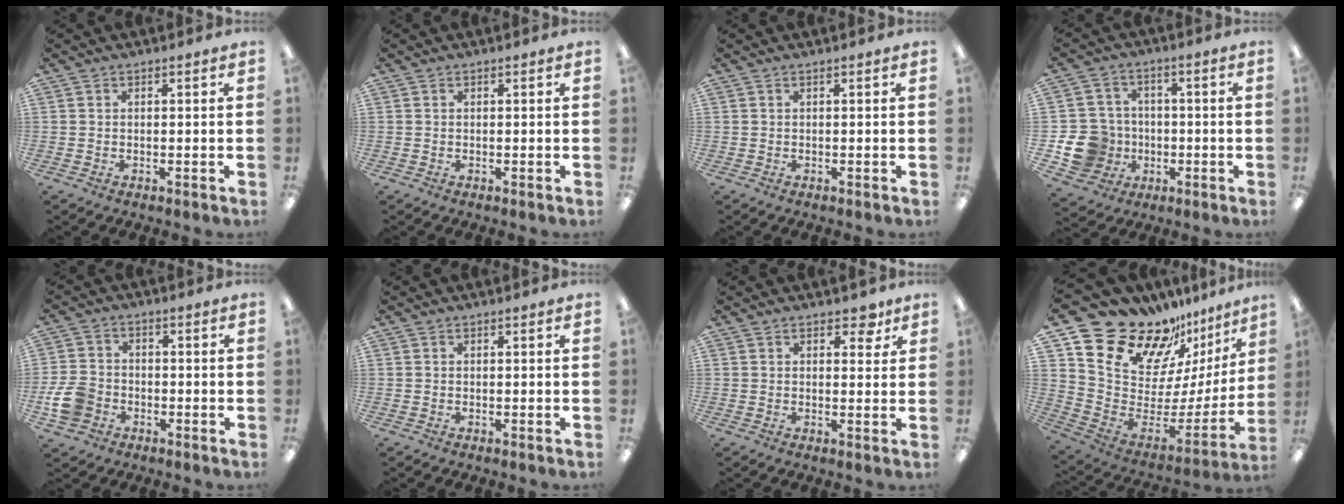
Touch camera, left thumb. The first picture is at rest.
{"total": 0.0}
{"total": 0.0}
{"total": 12.9, "force": [-3.4, 11.6, 4.4], "torque": [-0.108, 0.031, -0.051]}
{"total": 8.4, "force": [-2.8, 6.6, 4.2], "torque": [-0.099, 0.022, -0.050]}
{"total": 0.0}
{"total": 3.9, "force": [2.3, 2.2, 2.3], "torque": [-0.016, -0.006, 0.035]}
{"total": 20.8, "force": [17.8, 8.8, 6.2], "torque": [-0.108, -0.153, 0.327]}